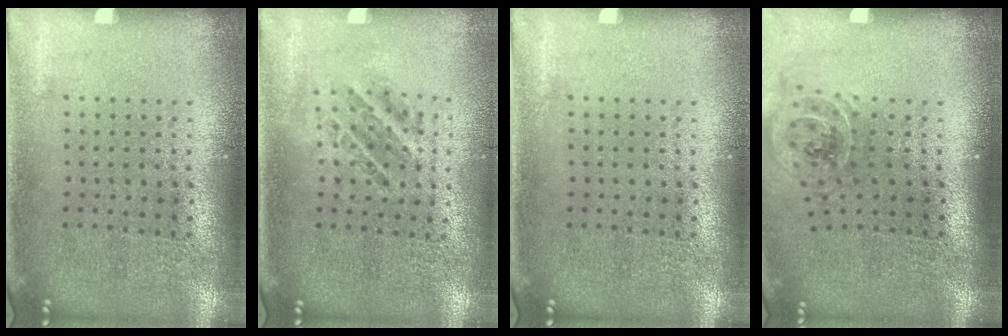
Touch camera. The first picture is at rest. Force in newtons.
{"total": 1.0, "press": 1.0, "slide": 0.2}
{"total": 0.0}
{"total": 1.1, "press": 1.0, "slide": 0.3}